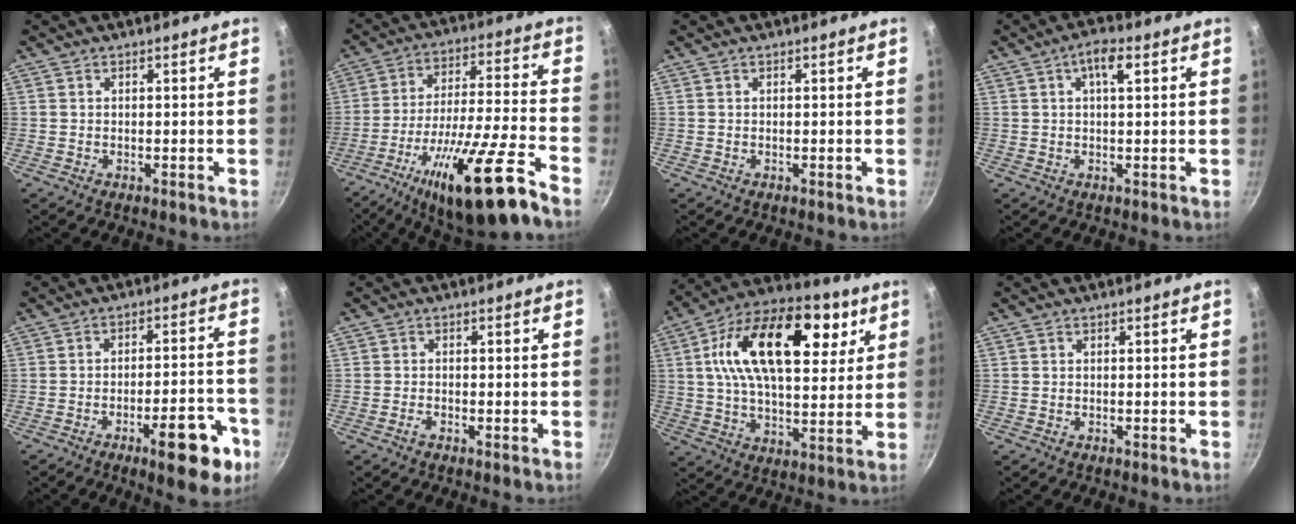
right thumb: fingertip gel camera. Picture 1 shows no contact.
{"total": 20.9, "force": [-12.6, 2.8, 16.5], "torque": [-0.265, 0.056, -0.207]}
{"total": 0.0}
{"total": 4.4, "force": [1.5, 1.3, 4.0], "torque": [-0.069, 0.008, 0.023]}
{"total": 13.2, "force": [-6.4, 4.2, 10.7], "torque": [-0.113, 0.038, -0.081]}
{"total": 1.2, "force": [-0.8, 0.3, 0.9], "torque": [-0.028, 0.005, -0.020]}
{"total": 24.6, "force": [8.4, 13.2, 19.0], "torque": [-0.295, -0.009, 0.121]}
{"total": 0.0}